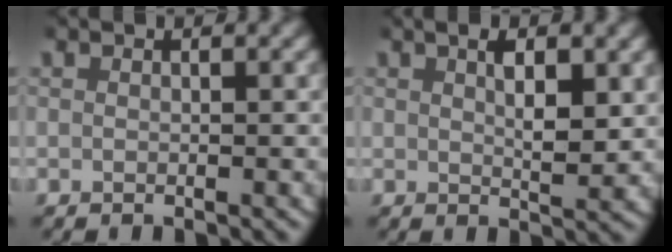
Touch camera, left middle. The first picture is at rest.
{"total": 3.8, "force": [1.6, 1.5, 3.1], "torque": [-0.038, -0.002, 0.027]}